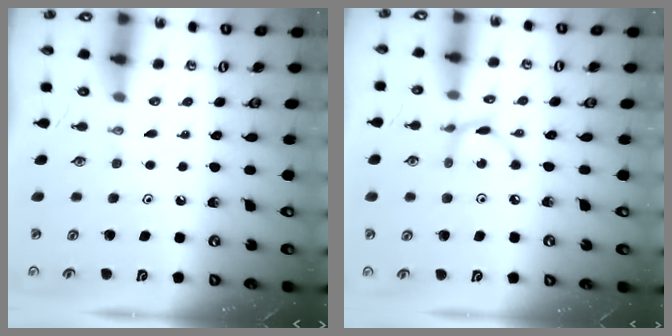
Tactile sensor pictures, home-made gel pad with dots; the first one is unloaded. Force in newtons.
{"total": 5.4, "press": 5.4, "slide": 0.2}